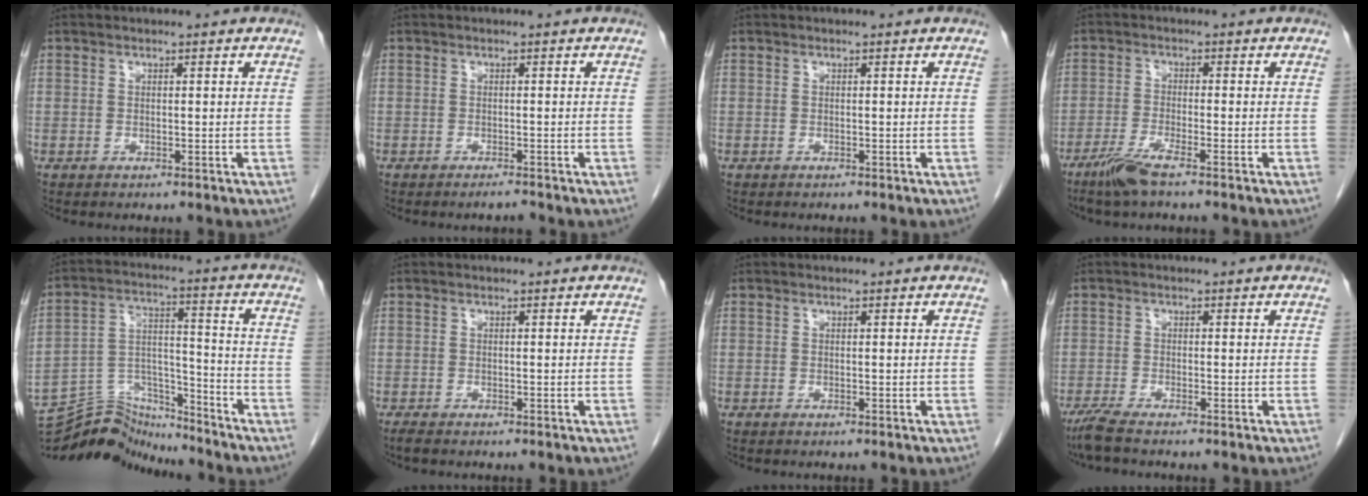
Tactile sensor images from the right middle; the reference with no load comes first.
{"total": 0.8, "force": [-0.7, -0.1, 0.3], "torque": [-0.008, -0.002, -0.010]}
{"total": 0.0}
{"total": 4.4, "force": [-3.2, 0.0, 3.0], "torque": [-0.069, -0.011, -0.068]}
{"total": 12.0, "force": [-11.9, 1.4, 0.5], "torque": [-0.016, 0.037, -0.213]}
{"total": 1.0, "force": [-0.9, 0.2, 0.5], "torque": [-0.020, -0.006, -0.016]}
{"total": 0.0}
{"total": 3.0, "force": [-2.5, -0.2, 1.7], "torque": [-0.042, -0.008, -0.052]}